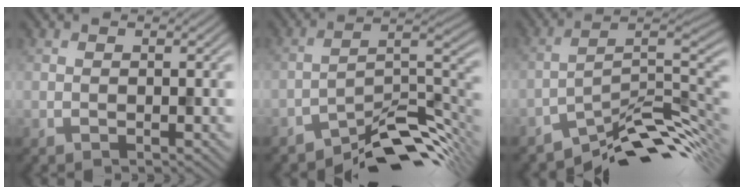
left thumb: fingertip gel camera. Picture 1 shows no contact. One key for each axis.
{"total": 10.3, "fx": -7.8, "fy": 3.1, "fz": 6.0, "tx": -0.077, "ty": 0.004, "tz": -0.147}
{"total": 11.1, "fx": -7.9, "fy": 3.3, "fz": 7.1, "tx": -0.100, "ty": 0.002, "tz": -0.143}